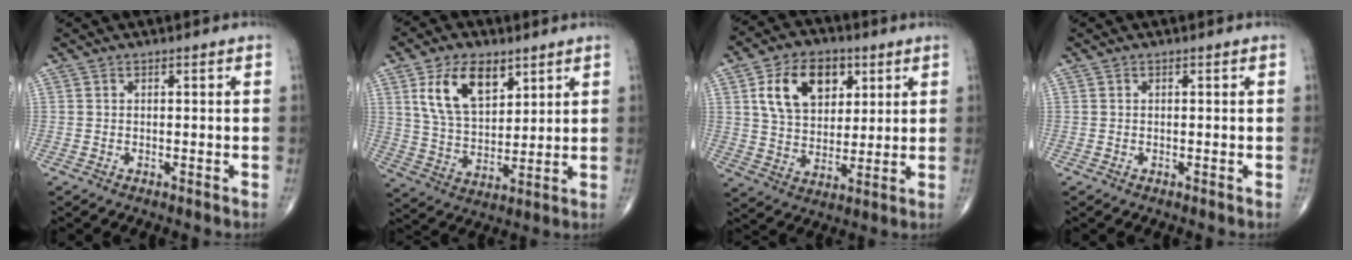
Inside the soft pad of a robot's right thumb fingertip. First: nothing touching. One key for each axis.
{"total": 12.9, "fx": 6.1, "fy": 7.2, "fz": 8.7, "tx": -0.138, "ty": -0.025, "tz": 0.123}
{"total": 14.0, "fx": 5.2, "fy": 9.5, "fz": 9.0, "tx": -0.120, "ty": -0.012, "tz": 0.094}
{"total": 0.0}